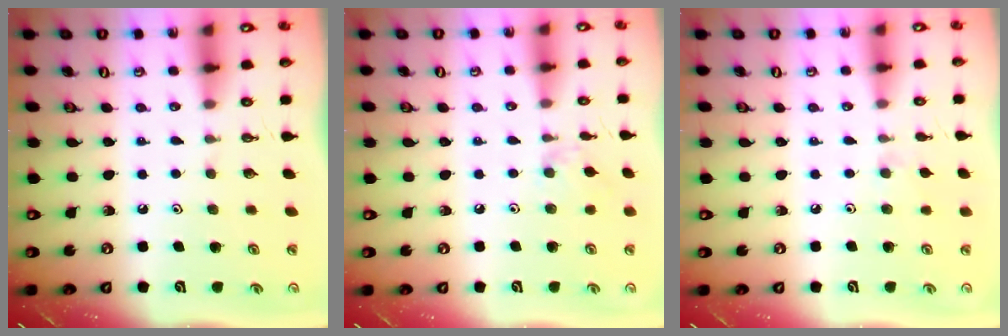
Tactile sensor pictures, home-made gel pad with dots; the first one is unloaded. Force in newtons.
{"total": 5.9, "press": 5.8, "slide": 0.8}
{"total": 3.8, "press": 3.8, "slide": 0.7}